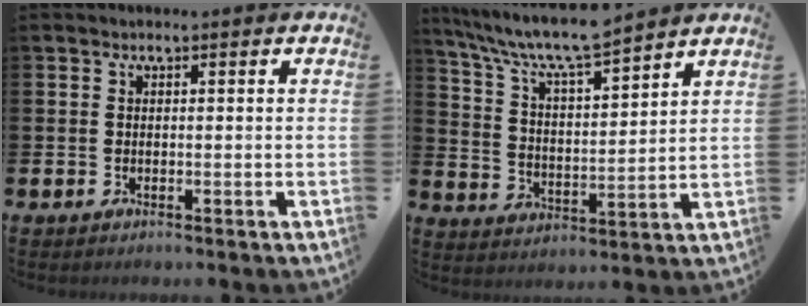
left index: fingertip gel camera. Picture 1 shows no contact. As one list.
[{"total": 8.8, "force": [8.0, 0.9, 3.4], "torque": [-0.098, -0.045, 0.141]}]